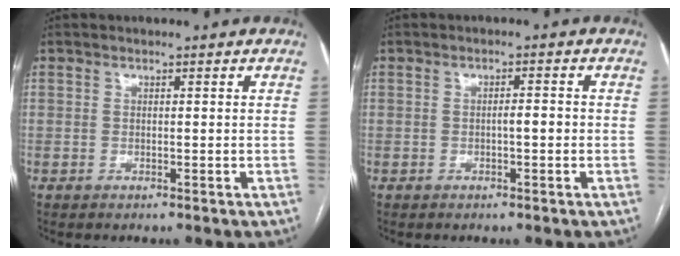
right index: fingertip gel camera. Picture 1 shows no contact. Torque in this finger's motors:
{"motor_torque": [0.17, 0.13, 0.15, 0.03]}